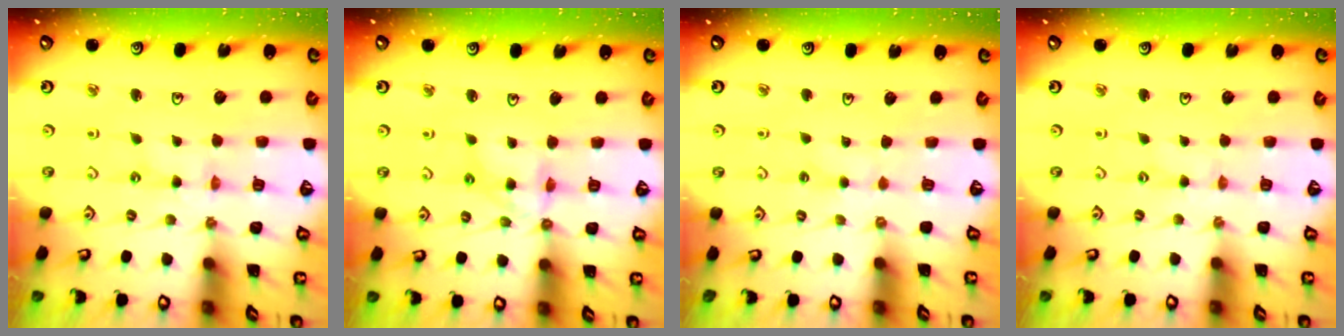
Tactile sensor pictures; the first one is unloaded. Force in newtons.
{"total": 9.8, "press": 9.8, "slide": 0.8}
{"total": 2.8, "press": 2.8, "slide": 0.3}
{"total": 0.0}